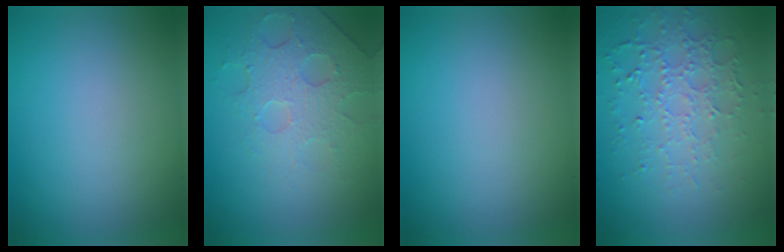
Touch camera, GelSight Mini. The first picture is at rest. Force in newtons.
{"total": 4.0, "press": 3.8, "slide": 1.2}
{"total": 0.0}
{"total": 4.9, "press": 3.5, "slide": 3.4}